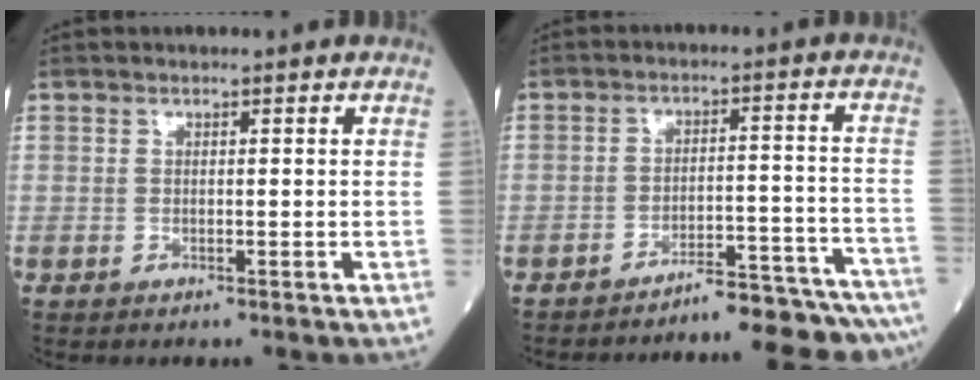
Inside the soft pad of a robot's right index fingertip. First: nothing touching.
{"total": 12.4, "force": [-11.9, -0.2, 3.5], "torque": [-0.011, 0.021, -0.152]}